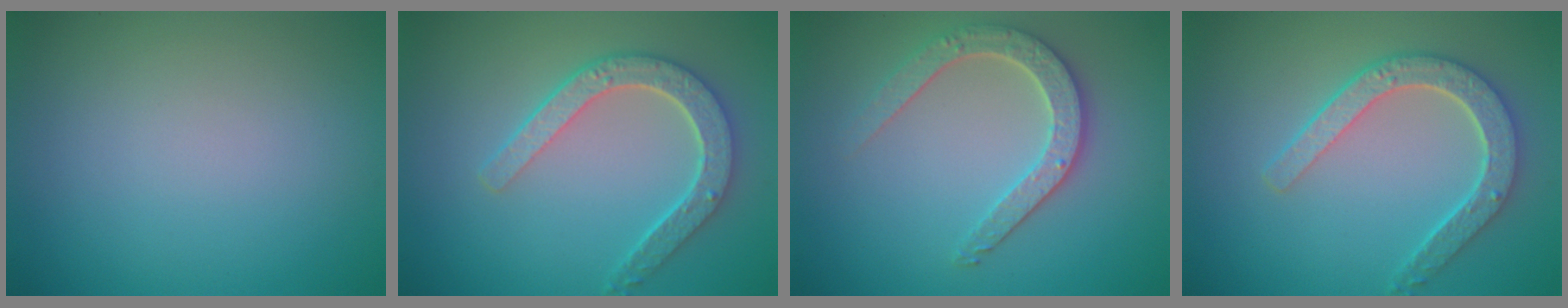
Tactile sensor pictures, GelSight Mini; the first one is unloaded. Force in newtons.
{"total": 4.7, "press": 3.7, "slide": 2.8}
{"total": 3.6, "press": 3.2, "slide": 1.7}
{"total": 4.7, "press": 3.7, "slide": 2.8}